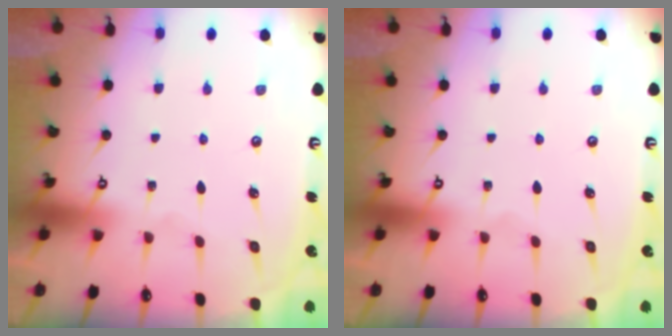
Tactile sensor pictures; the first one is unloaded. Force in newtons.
{"total": 0.0}